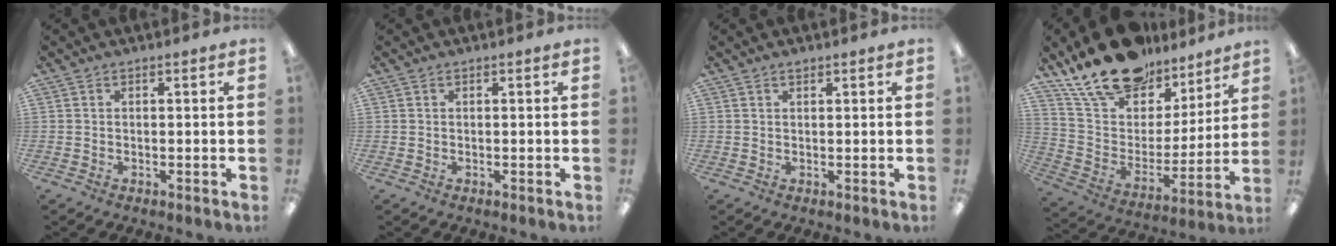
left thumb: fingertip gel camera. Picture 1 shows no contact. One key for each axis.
{"total": 0.0}
{"total": 1.0, "fx": 0.8, "fy": 0.3, "fz": 0.4, "tx": -0.009, "ty": 0.001, "tz": 0.015}
{"total": 19.7, "fx": 15.7, "fy": 9.8, "fz": 6.7, "tx": -0.145, "ty": -0.102, "tz": 0.286}